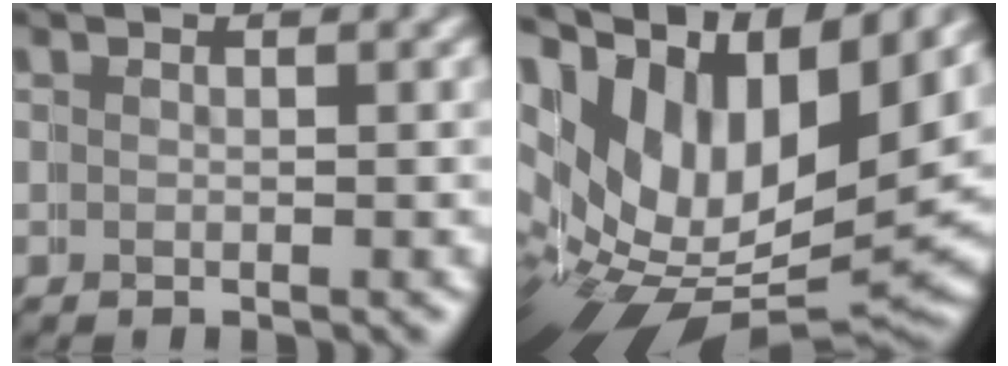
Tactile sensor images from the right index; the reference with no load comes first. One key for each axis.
{"total": 14.8, "fx": 2.1, "fy": 9.9, "fz": 10.9, "tx": -0.216, "ty": -0.037, "tz": 0.051}